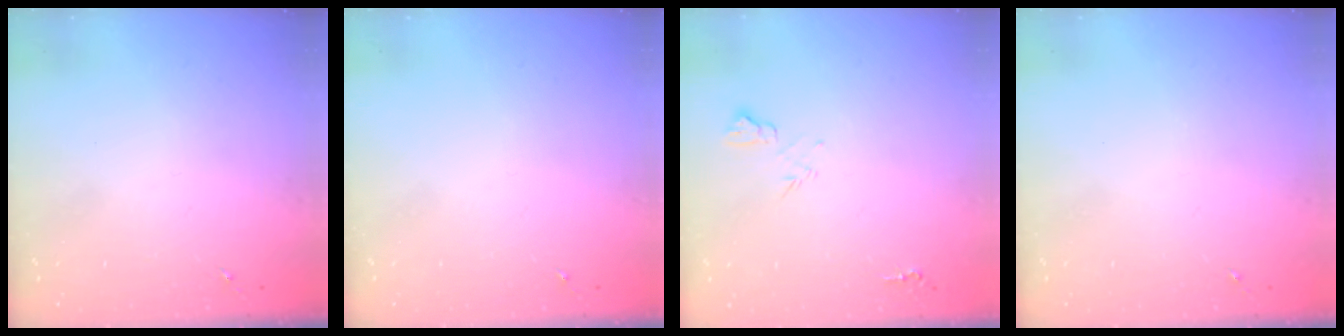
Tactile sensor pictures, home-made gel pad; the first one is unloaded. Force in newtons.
{"total": 0.0}
{"total": 5.8, "press": 5.8, "slide": 0.7}
{"total": 0.0}